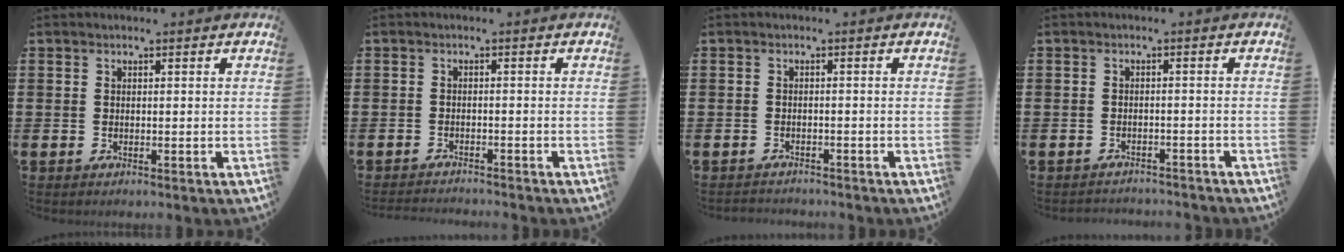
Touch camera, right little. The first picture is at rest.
{"total": 1.4, "force": [-1.3, -0.1, -0.1], "torque": [-0.001, 0.003, -0.027]}
{"total": 1.1, "force": [-1.1, 0.1, -0.1], "torque": [-0.001, 0.004, -0.024]}
{"total": 1.3, "force": [-1.3, 0.0, -0.2], "torque": [-0.002, 0.004, -0.028]}